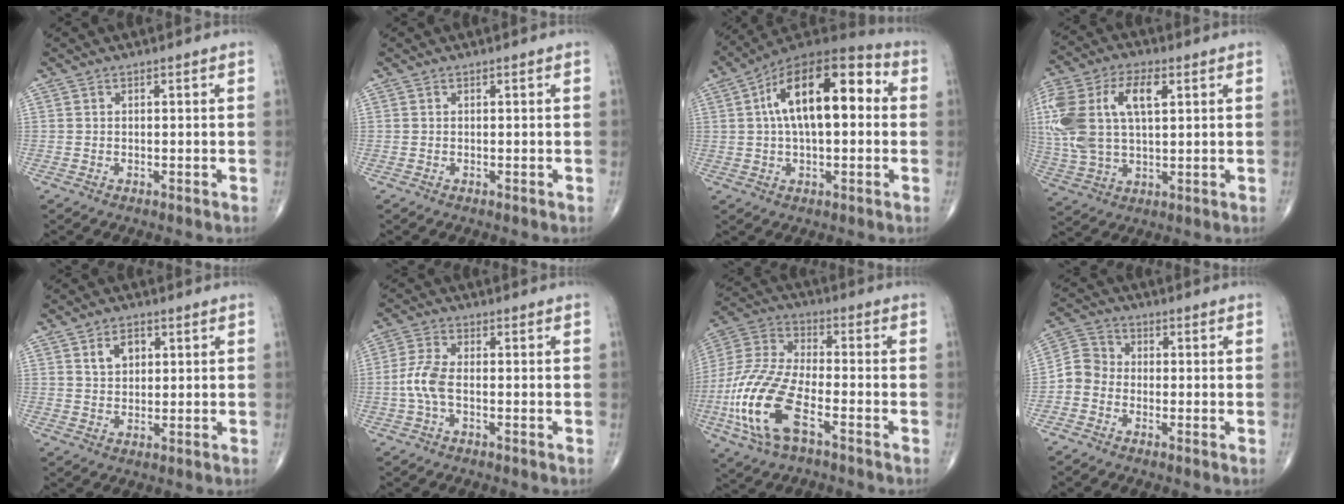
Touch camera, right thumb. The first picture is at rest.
{"total": 0.0}
{"total": 19.0, "force": [3.2, 8.9, 16.5], "torque": [-0.245, 0.031, 0.038]}
{"total": 19.1, "force": [4.8, 10.1, 15.5], "torque": [-0.349, 0.017, 0.089]}
{"total": 4.4, "force": [1.8, 3.0, 2.8], "torque": [-0.032, -0.005, 0.033]}
{"total": 5.1, "force": [-1.1, 2.2, 4.5], "torque": [-0.115, 0.011, -0.026]}
{"total": 17.7, "force": [-6.6, 7.5, 14.6], "torque": [-0.327, 0.020, -0.125]}
{"total": 4.9, "force": [-1.7, 4.2, 1.9], "torque": [-0.020, 0.018, -0.050]}